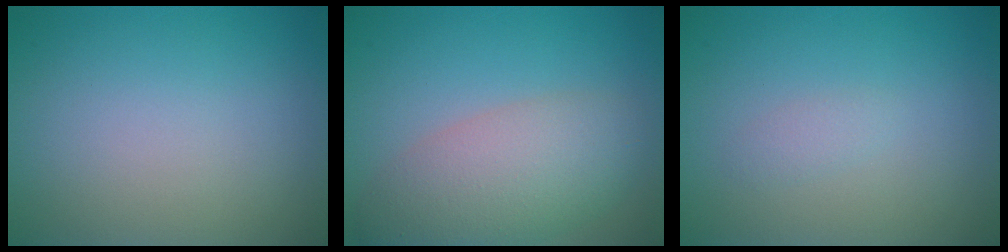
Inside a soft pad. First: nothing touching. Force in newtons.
{"total": 6.1, "press": 6.1, "slide": 0.5}
{"total": 0.8, "press": 0.8, "slide": 0.1}